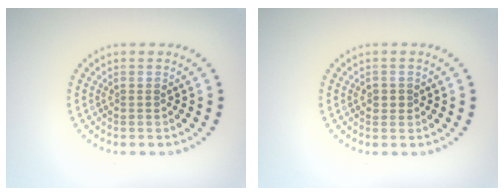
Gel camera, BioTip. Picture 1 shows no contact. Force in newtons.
{"total": 1.0, "press": 1.0, "slide": 0.3}